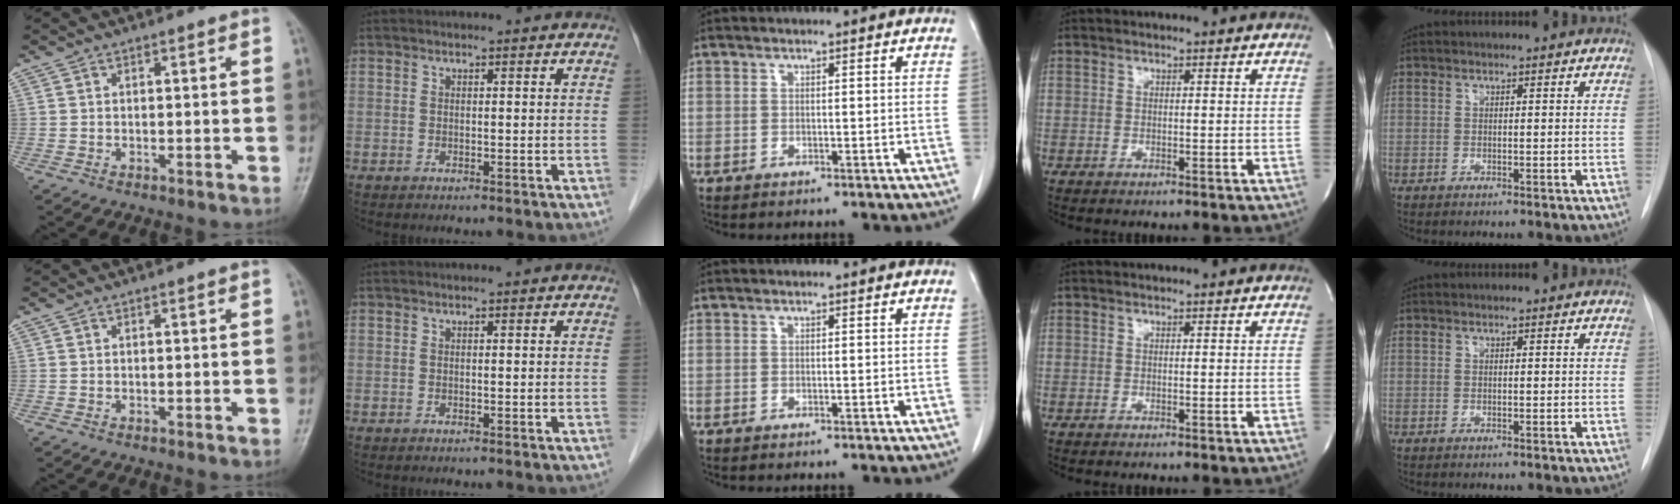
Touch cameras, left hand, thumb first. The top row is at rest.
{}